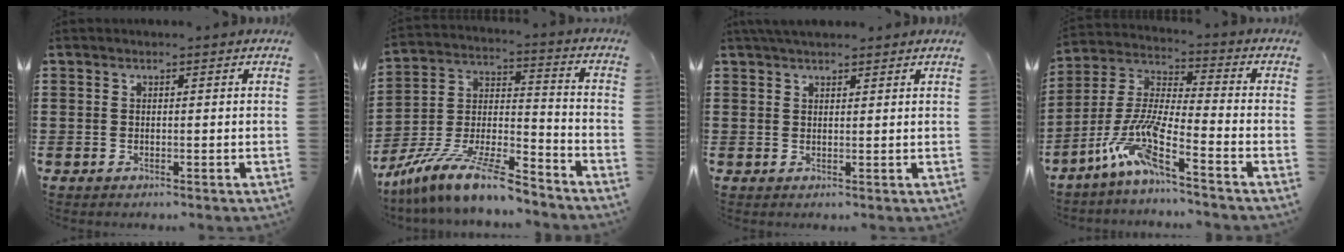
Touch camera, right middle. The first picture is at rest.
{"total": 11.7, "force": [-10.4, 1.0, 5.4], "torque": [-0.103, 0.014, -0.204]}
{"total": 2.2, "force": [1.9, 0.7, 0.7], "torque": [-0.019, 0.005, 0.037]}
{"total": 9.5, "force": [-6.6, 0.5, 6.7], "torque": [-0.160, -0.029, -0.137]}